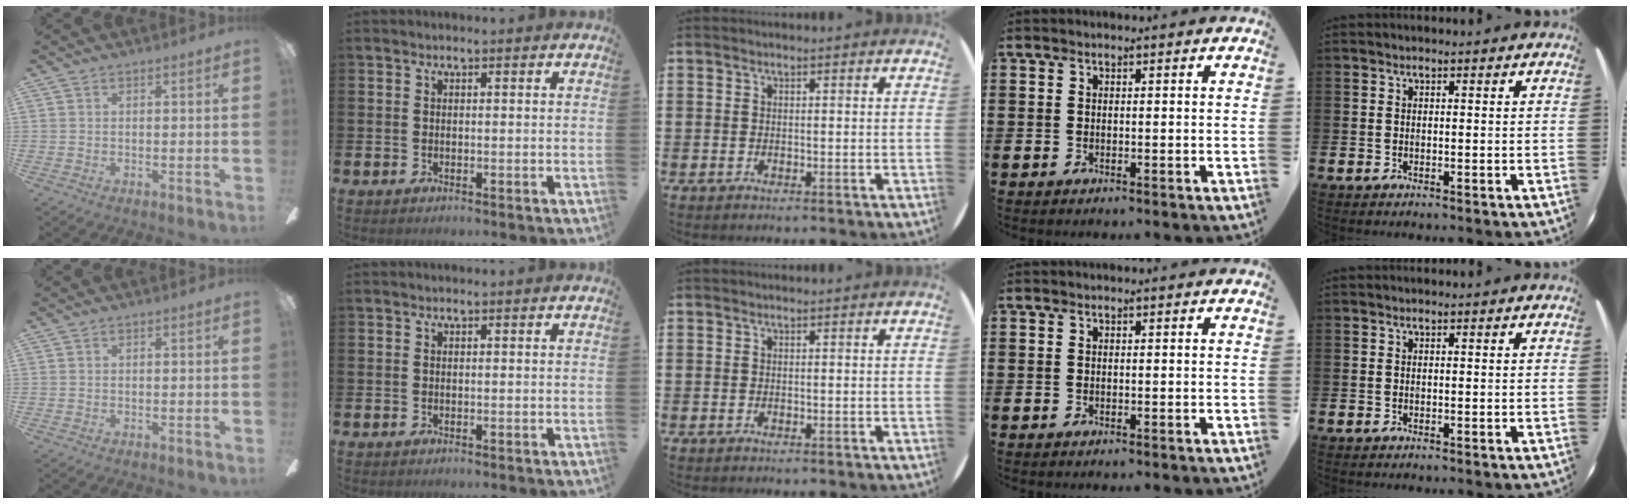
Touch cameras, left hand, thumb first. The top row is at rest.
{}